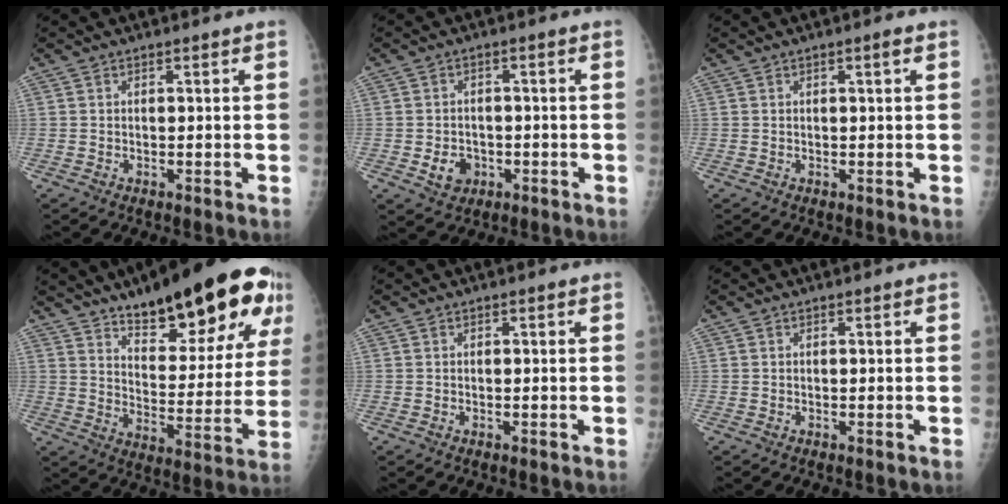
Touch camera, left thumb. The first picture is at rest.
{"total": 4.5, "force": [-1.4, 3.7, 2.2], "torque": [-0.020, 0.006, -0.017]}
{"total": 1.0, "force": [0.4, 0.1, 0.9], "torque": [-0.017, 0.001, 0.006]}
{"total": 25.0, "force": [15.1, 8.1, 18.1], "torque": [-0.218, -0.052, 0.223]}
{"total": 0.0}
{"total": 0.0}